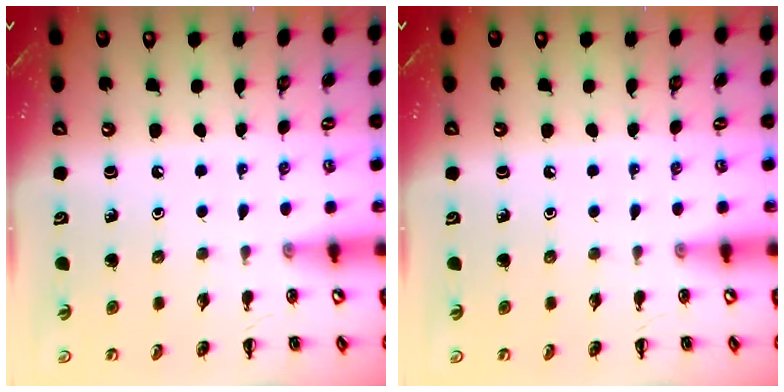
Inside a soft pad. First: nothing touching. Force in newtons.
{"total": 0.0}